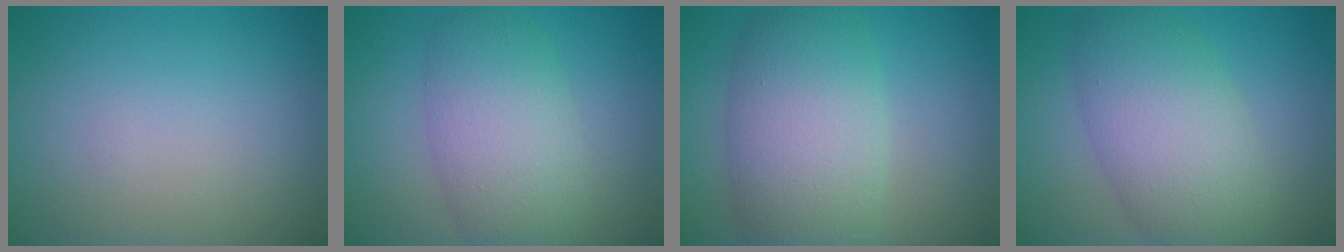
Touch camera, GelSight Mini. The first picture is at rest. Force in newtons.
{"total": 6.2, "press": 6.2, "slide": 0.1}
{"total": 8.3, "press": 8.2, "slide": 0.3}
{"total": 7.3, "press": 7.3, "slide": 0.5}